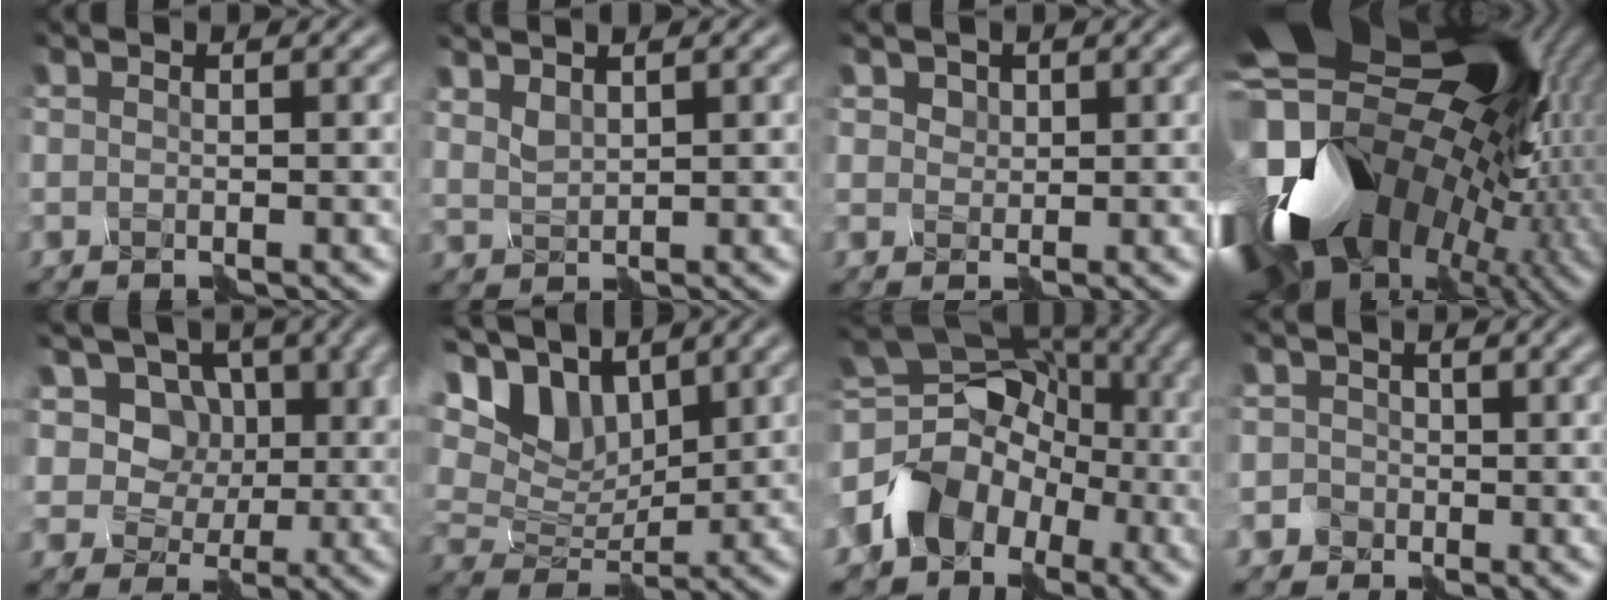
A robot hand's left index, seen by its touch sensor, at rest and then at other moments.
{"total": 1.9, "force": [1.7, -0.3, -0.9], "torque": [0.006, 0.004, 0.041]}
{"total": 1.4, "force": [1.0, 0.9, -0.4], "torque": [0.006, 0.006, 0.018]}
{"total": 19.4, "force": [-1.1, 13.6, 13.8], "torque": [-0.266, -0.046, 0.009]}
{"total": 10.7, "force": [6.1, 7.5, 4.7], "torque": [-0.078, 0.013, 0.092]}
{"total": 6.9, "force": [5.0, 3.7, 3.1], "torque": [-0.079, 0.013, 0.090]}
{"total": 6.3, "force": [-2.0, 5.2, 3.0], "torque": [-0.052, 0.006, -0.040]}
{"total": 2.0, "force": [0.2, 1.8, -0.9], "torque": [0.029, 0.015, -0.015]}